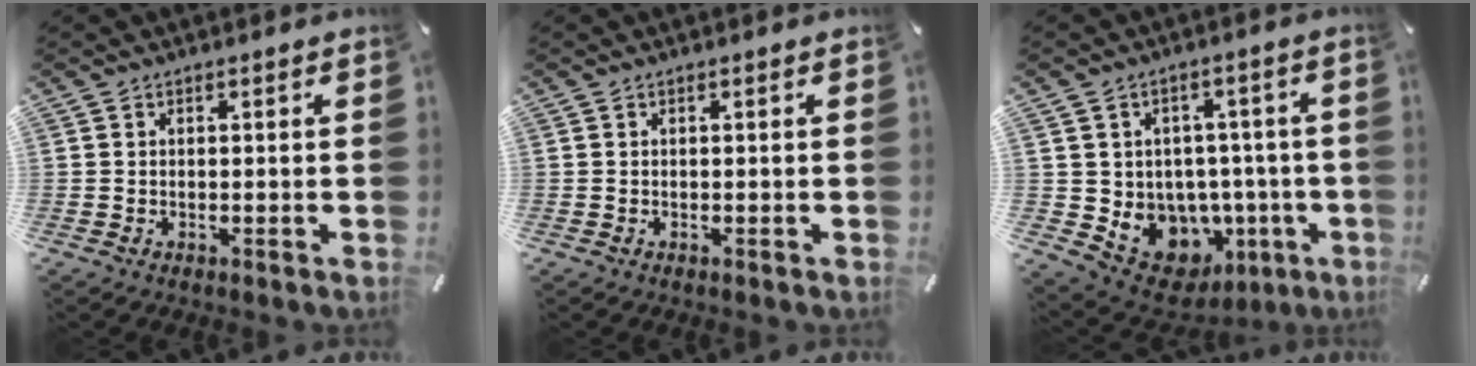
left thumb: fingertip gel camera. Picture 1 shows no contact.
{"total": 0.0}
{"total": 9.6, "force": [-2.4, 8.8, 3.1], "torque": [-0.034, -0.004, -0.021]}